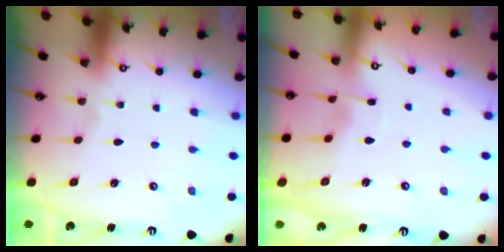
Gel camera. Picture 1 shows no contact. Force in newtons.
{"total": 3.4, "press": 3.4, "slide": 0.5}